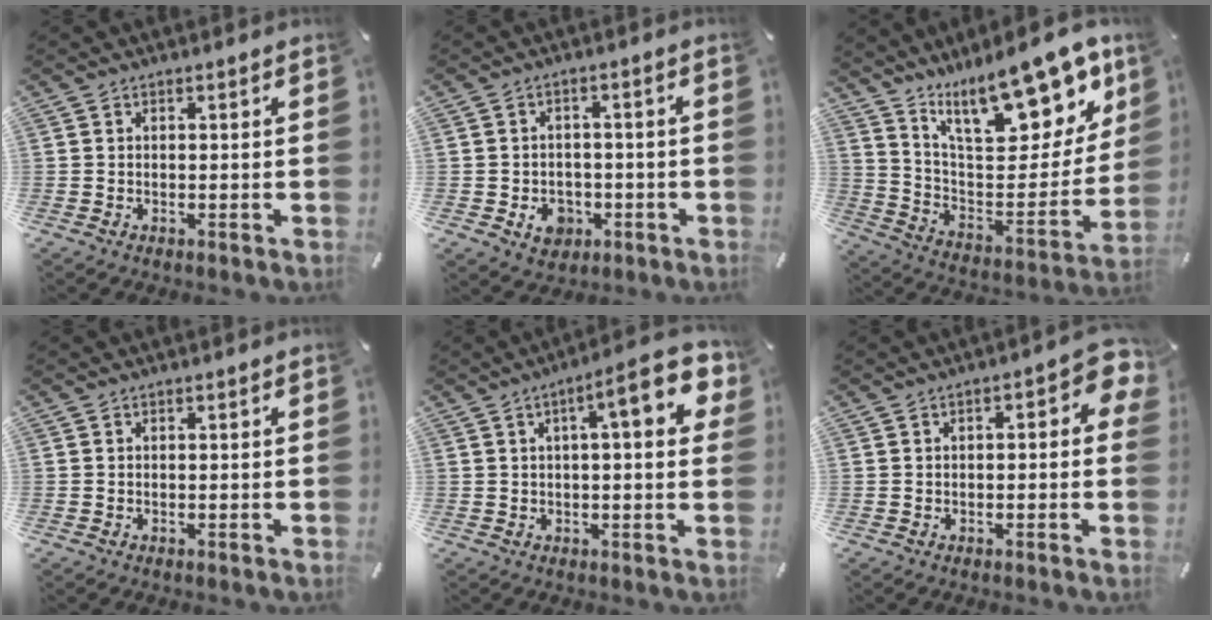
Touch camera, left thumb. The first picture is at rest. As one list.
[{"total": 6.2, "force": [-2.2, 5.1, 2.8], "torque": [-0.035, 0.010, -0.037]}, {"total": 22.9, "force": [15.7, 9.5, 13.7], "torque": [-0.196, -0.103, 0.267]}, {"total": 0.0}, {"total": 12.6, "force": [4.2, 3.2, 11.4], "torque": [-0.148, -0.023, 0.059]}, {"total": 5.6, "force": [0.2, 2.5, 5.0], "torque": [-0.058, -0.004, -0.001]}]